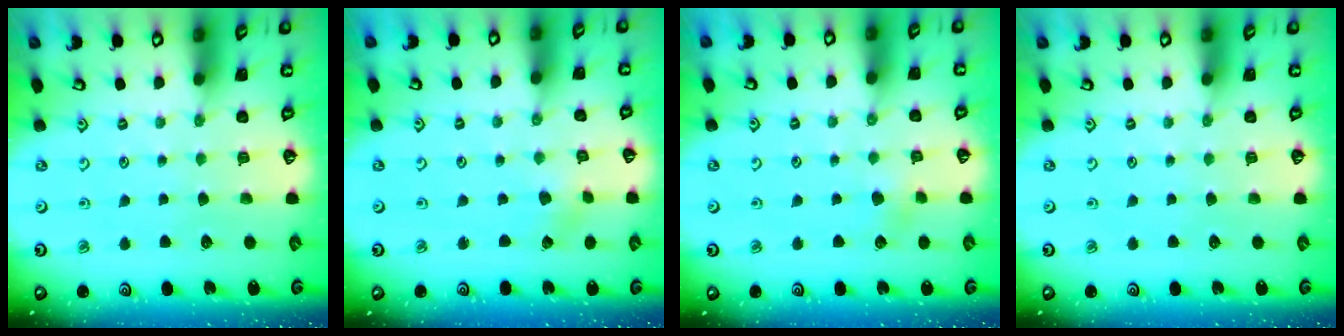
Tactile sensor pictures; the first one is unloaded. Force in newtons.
{"total": 1.5, "press": 1.4, "slide": 0.2}
{"total": 3.0, "press": 2.9, "slide": 0.5}
{"total": 0.0}